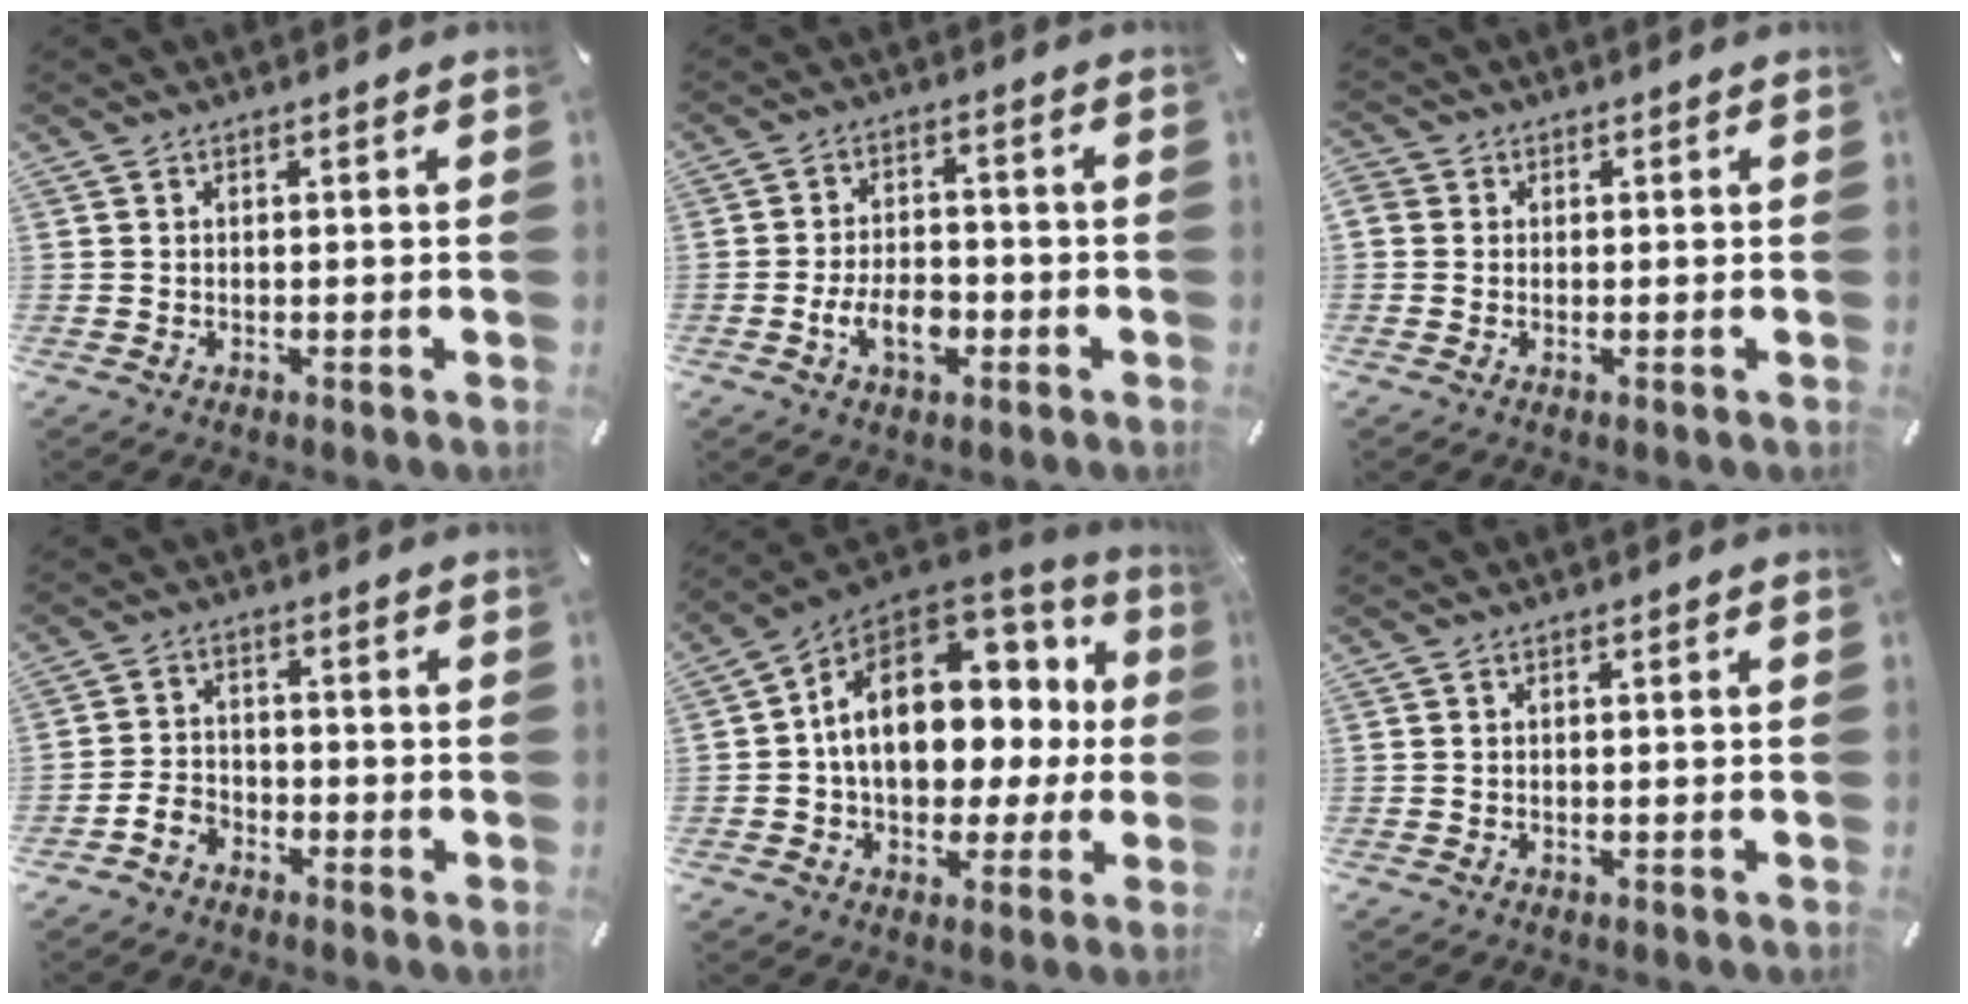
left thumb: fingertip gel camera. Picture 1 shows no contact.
{"total": 8.2, "force": [-2.9, 5.1, 5.7], "torque": [-0.122, 0.011, -0.053]}
{"total": 1.5, "force": [-0.1, 1.5, 0.2], "torque": [-0.004, 0.005, -0.004]}
{"total": 4.5, "force": [-3.0, 3.1, 1.5], "torque": [-0.030, 0.016, -0.057]}
{"total": 16.6, "force": [2.5, 11.7, 11.5], "torque": [-0.175, -0.010, 0.047]}
{"total": 0.0}